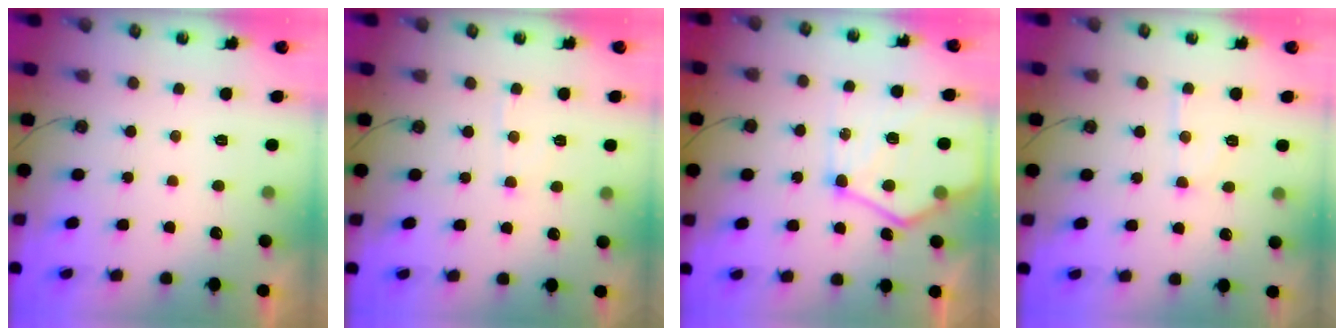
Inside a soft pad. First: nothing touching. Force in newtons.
{"total": 5.4, "press": 5.3, "slide": 0.8}
{"total": 17.0, "press": 16.9, "slide": 1.7}
{"total": 9.4, "press": 9.4, "slide": 0.8}